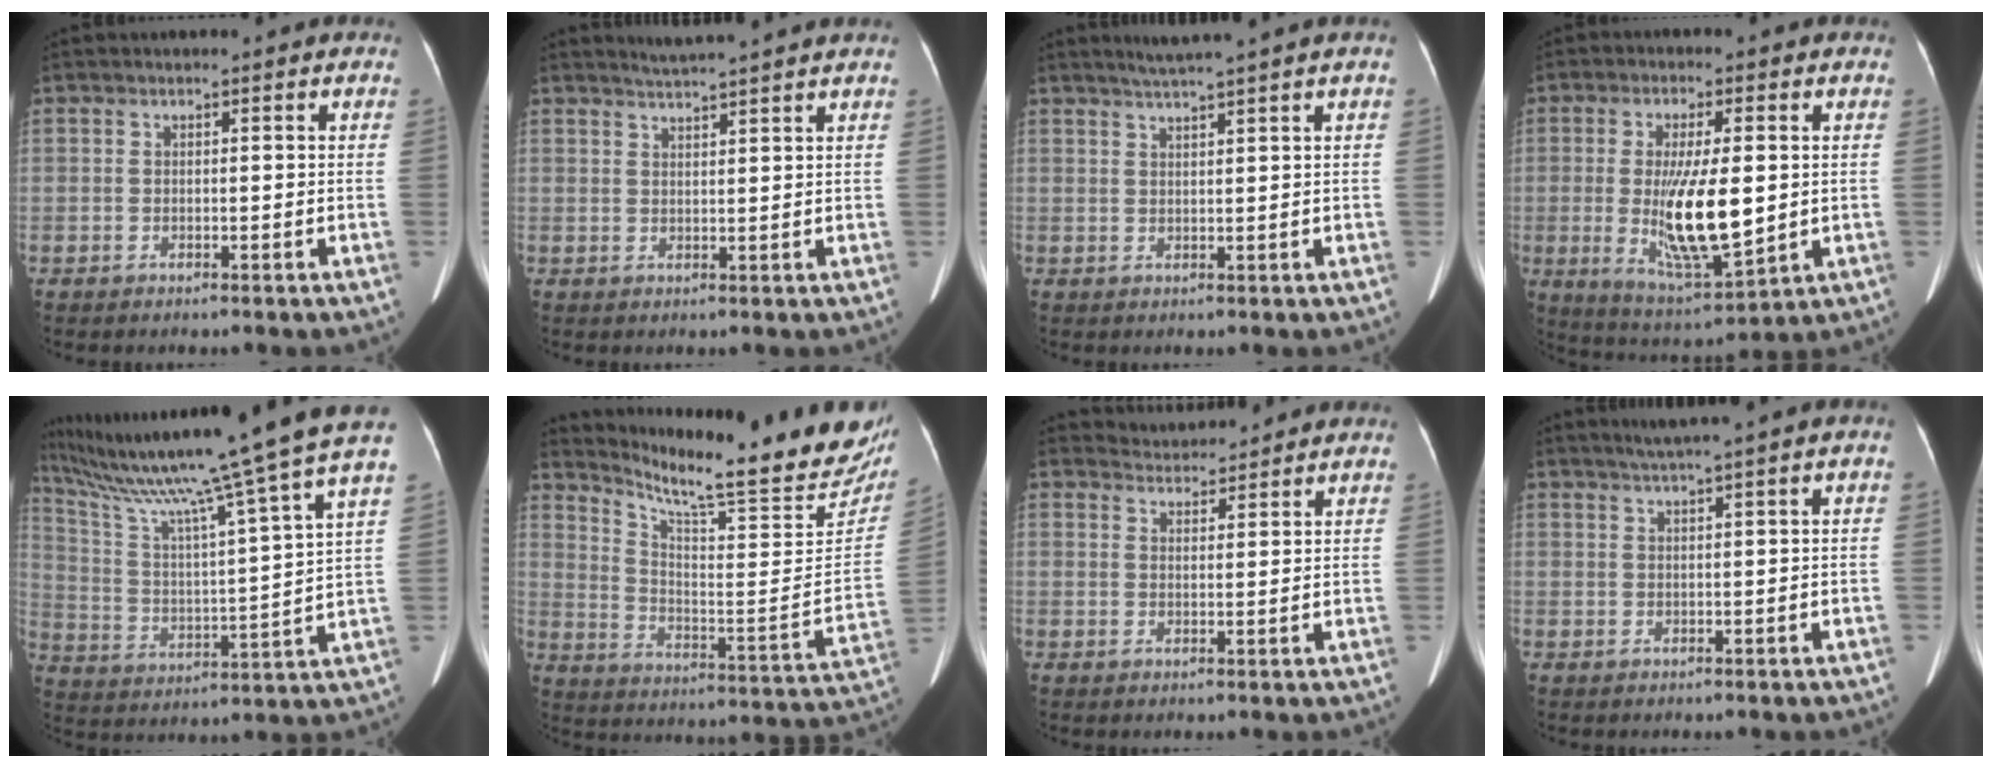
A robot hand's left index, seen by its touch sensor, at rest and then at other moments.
{"total": 4.8, "force": [4.5, -1.0, 1.6], "torque": [-0.028, 0.013, 0.068]}
{"total": 4.2, "force": [3.4, -1.3, 2.1], "torque": [-0.036, 0.007, 0.064]}
{"total": 12.5, "force": [-0.5, 3.1, 12.1], "torque": [-0.228, -0.023, 0.001]}
{"total": 26.1, "force": [21.0, -1.9, 15.4], "torque": [-0.278, -0.024, 0.317]}
{"total": 24.7, "force": [21.5, 3.1, 11.7], "torque": [-0.191, -0.076, 0.286]}
{"total": 4.0, "force": [4.0, 0.2, -0.5], "torque": [-0.004, 0.015, 0.066]}
{"total": 3.5, "force": [2.4, -0.8, 2.4], "torque": [-0.045, 0.009, 0.047]}